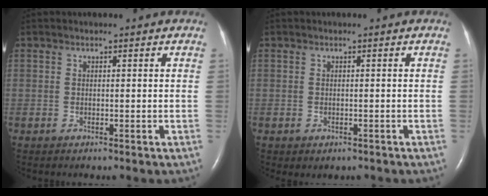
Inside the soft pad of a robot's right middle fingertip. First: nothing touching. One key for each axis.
{"total": 0.8, "fx": -0.4, "fy": 0.6, "fz": 0.5, "tx": -0.009, "ty": 0.000, "tz": 0.002}